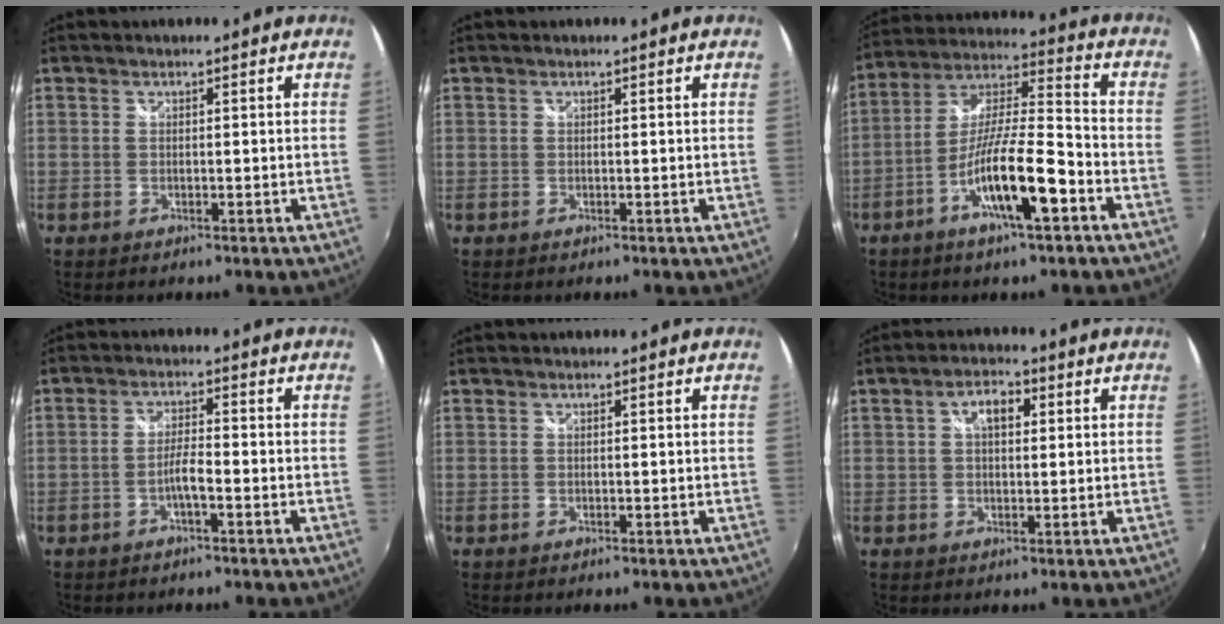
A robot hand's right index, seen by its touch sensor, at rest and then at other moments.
{"total": 0.0}
{"total": 14.2, "force": [-6.5, 2.2, 12.4], "torque": [-0.241, -0.003, -0.122]}
{"total": 3.2, "force": [-1.8, 0.3, 2.7], "torque": [-0.057, 0.006, -0.034]}
{"total": 0.0}
{"total": 4.5, "force": [1.2, 2.6, 3.5], "torque": [-0.058, 0.014, 0.020]}